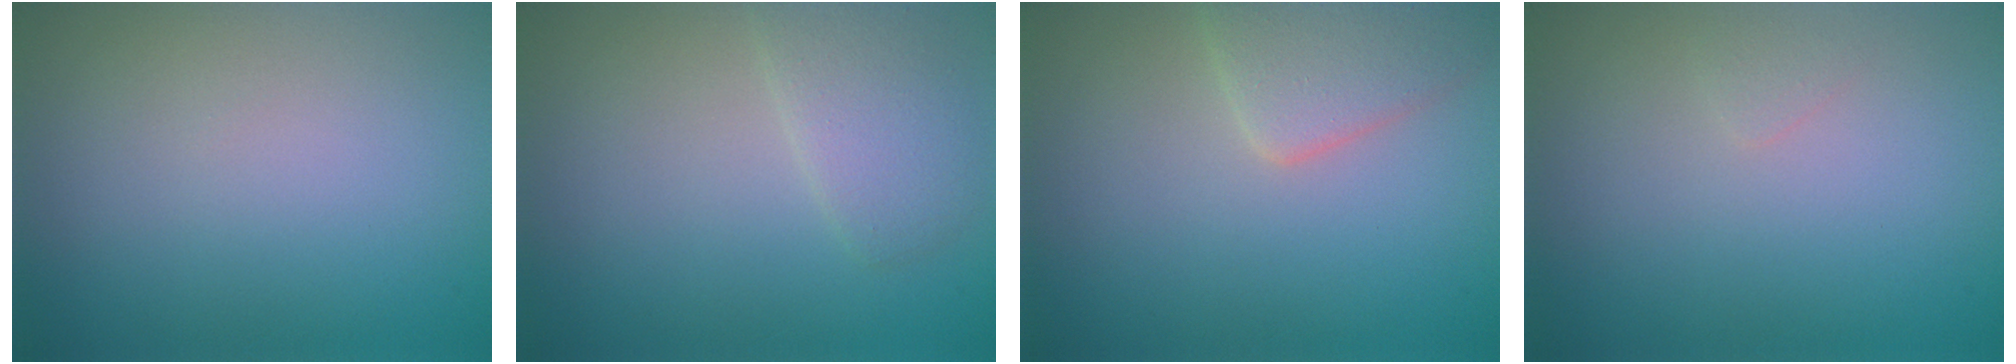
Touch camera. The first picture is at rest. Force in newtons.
{"total": 2.6, "press": 2.6, "slide": 0.2}
{"total": 3.5, "press": 3.5, "slide": 0.2}
{"total": 0.5, "press": 0.5, "slide": 0.0}